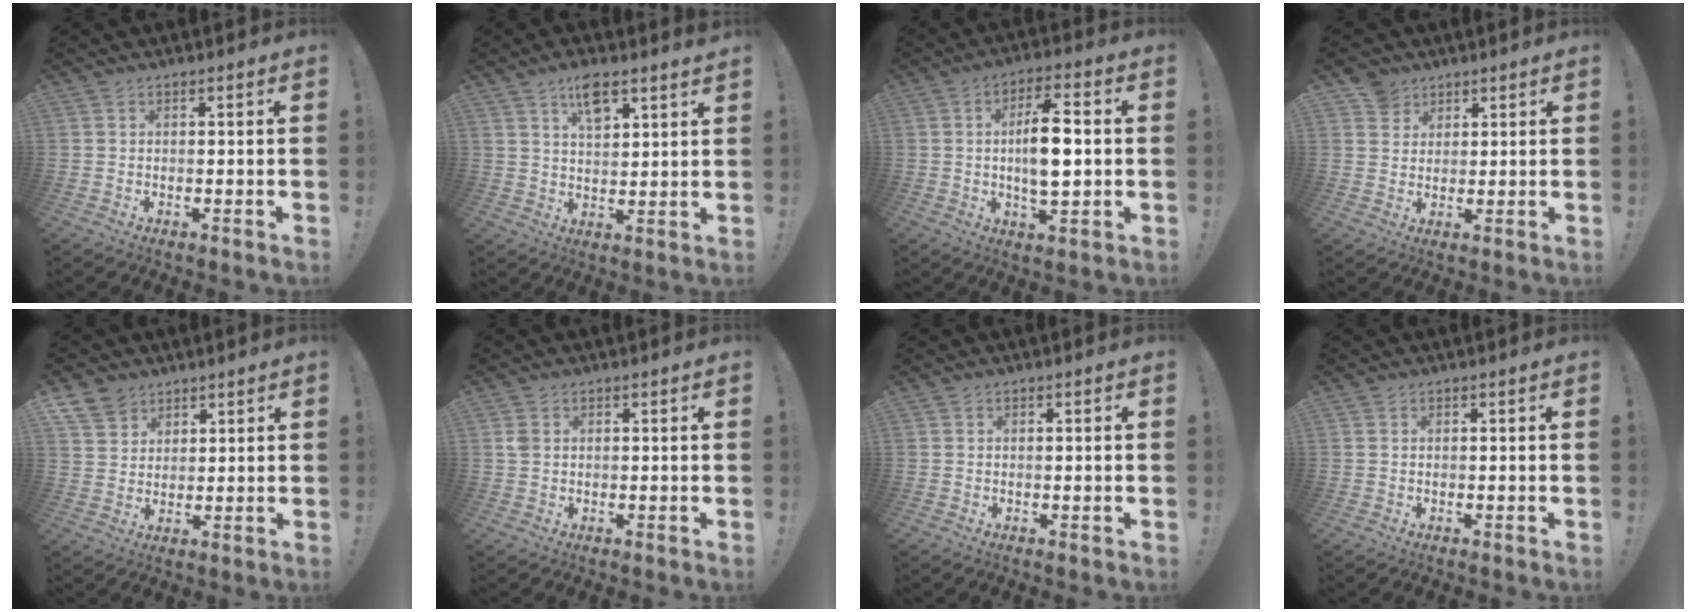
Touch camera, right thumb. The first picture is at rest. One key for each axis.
{"total": 7.6, "fx": 5.1, "fy": 2.6, "fz": 5.1, "tx": -0.087, "ty": -0.021, "tz": 0.088}
{"total": 11.5, "fx": 0.1, "fy": 4.1, "fz": 10.7, "tx": -0.188, "ty": 0.001, "tz": -0.004}
{"total": 5.8, "fx": 3.8, "fy": 4.4, "fz": 0.5, "tx": -0.007, "ty": -0.015, "tz": 0.073}
{"total": 7.7, "fx": 5.5, "fy": 5.0, "fz": 1.8, "tx": -0.036, "ty": -0.030, "tz": 0.110}
{"total": 1.9, "fx": 0.6, "fy": 1.4, "fz": 1.0, "tx": -0.017, "ty": 0.004, "tz": 0.010}
{"total": 0.8, "fx": -0.1, "fy": -0.3, "fz": 0.8, "tx": -0.009, "ty": -0.004, "tz": -0.004}
{"total": 0.0}